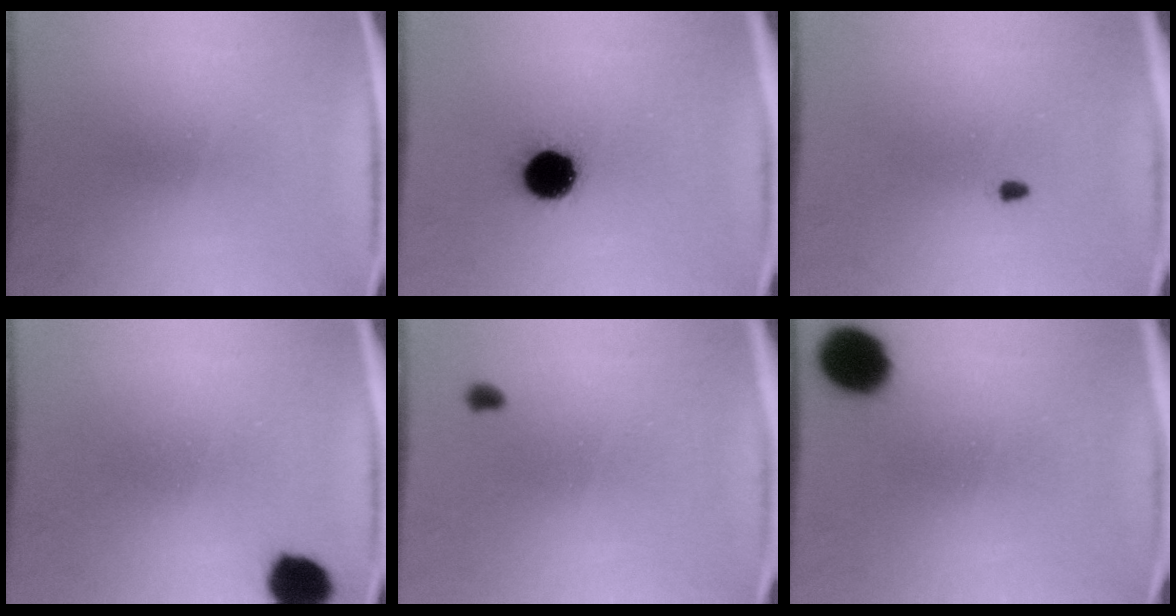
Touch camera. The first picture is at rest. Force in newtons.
{"total": 12.5}
{"total": 0.8}
{"total": 7.0}
{"total": 1.0}
{"total": 11.5}